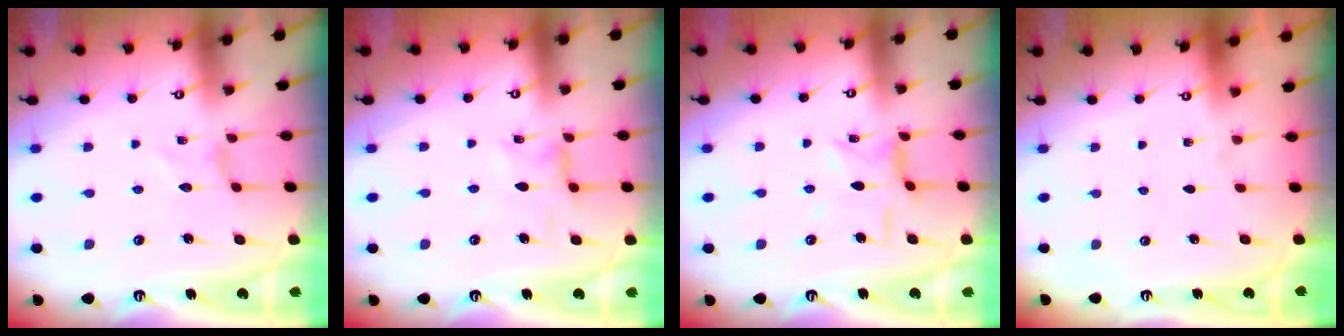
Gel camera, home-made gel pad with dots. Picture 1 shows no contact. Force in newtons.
{"total": 1.7, "press": 1.6, "slide": 0.2}
{"total": 4.3, "press": 4.3, "slide": 0.4}
{"total": 0.0}